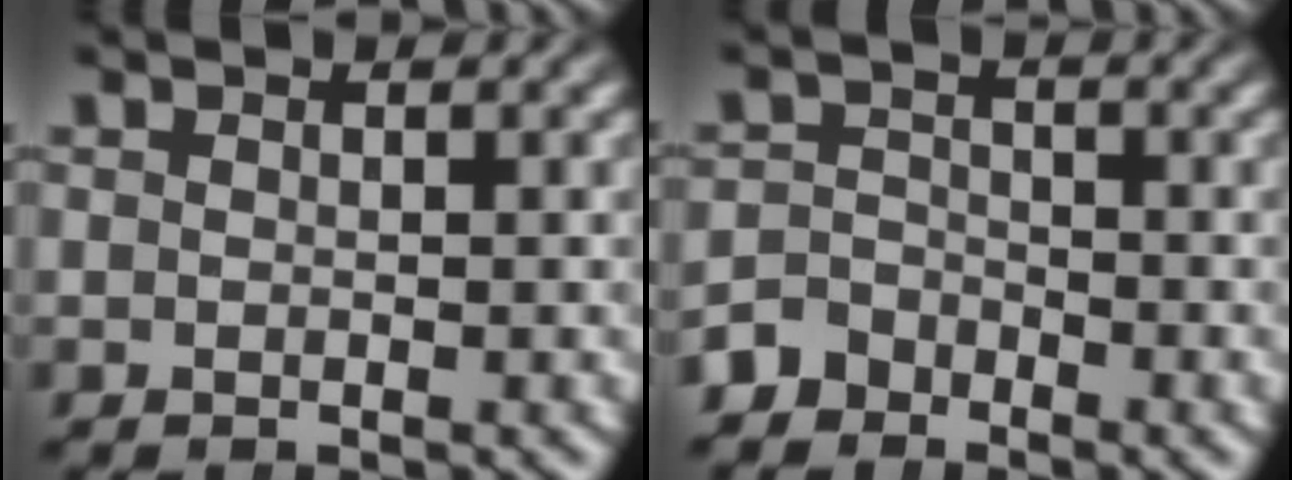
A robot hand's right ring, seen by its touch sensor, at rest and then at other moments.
{"total": 3.2, "force": [-2.5, 2.0, 0.3], "torque": [-0.004, -0.009, -0.045]}